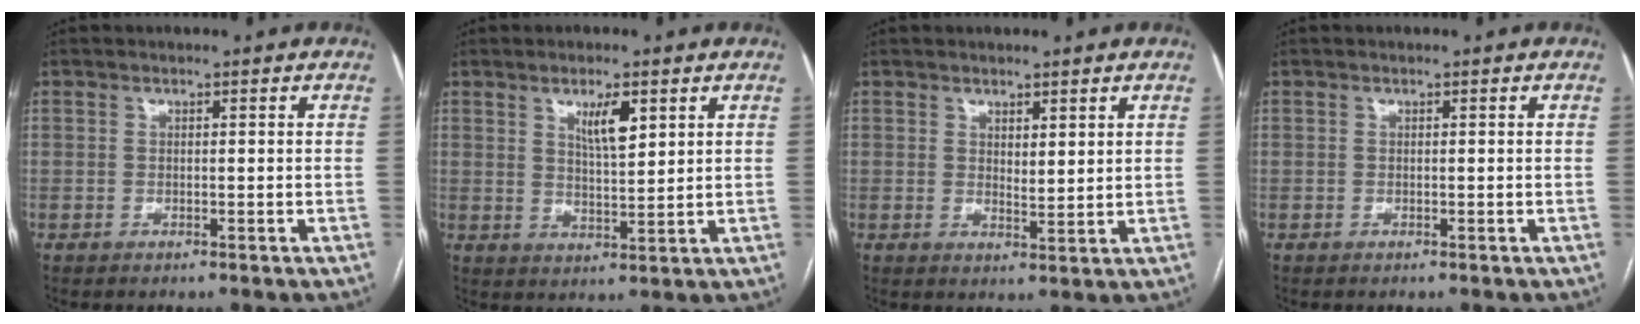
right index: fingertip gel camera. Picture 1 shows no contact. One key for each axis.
{"total": 5.0, "fx": 2.5, "fy": 1.1, "fz": 4.2, "tx": -0.074, "ty": -0.004, "tz": 0.047}
{"total": 2.4, "fx": 1.3, "fy": 0.7, "fz": 1.8, "tx": -0.033, "ty": -0.010, "tz": 0.028}
{"total": 0.0}